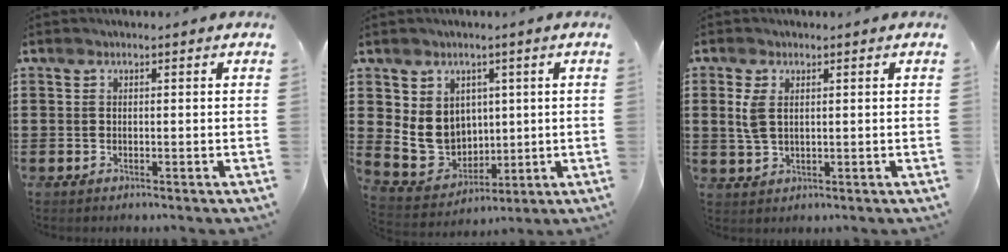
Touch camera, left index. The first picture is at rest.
{"total": 8.3, "force": [0.8, 7.5, 3.5], "torque": [-0.093, 0.000, 0.019]}
{"total": 3.1, "force": [0.9, 1.8, 2.4], "torque": [-0.070, 0.002, 0.011]}